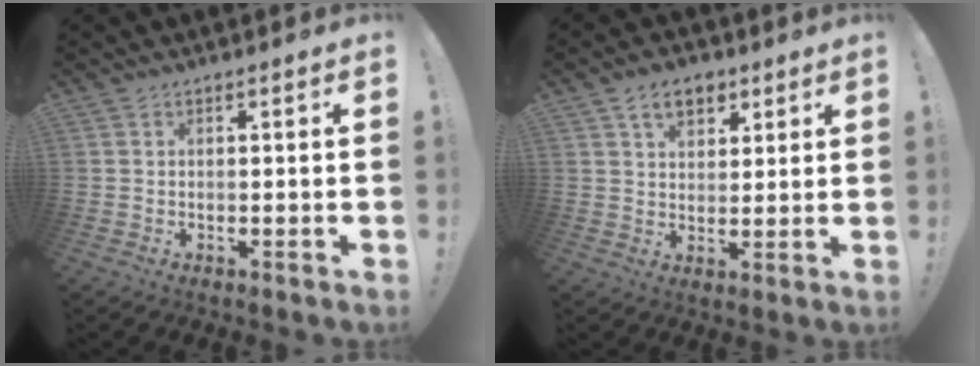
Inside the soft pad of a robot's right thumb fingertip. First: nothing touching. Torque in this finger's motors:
{"motor_torque": [0.12, 1.44, 0.19, -0.09, 0.00]}